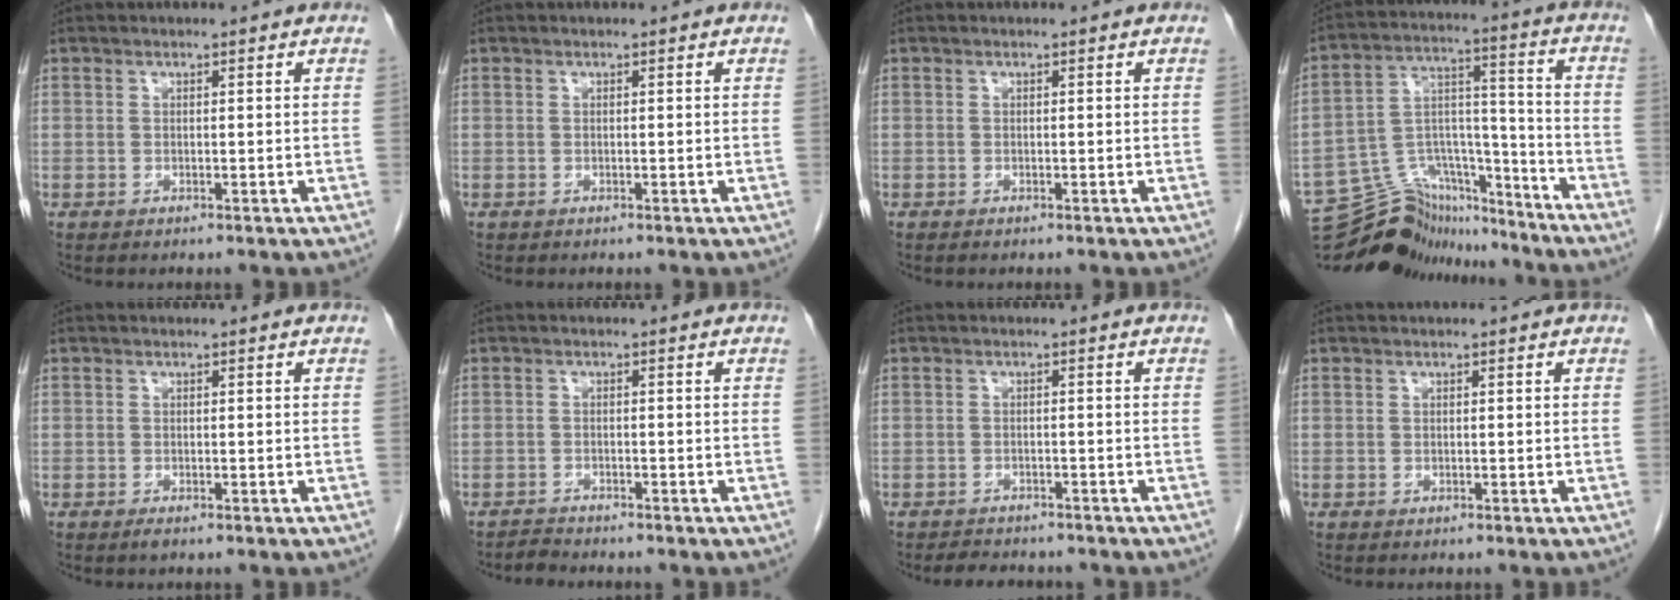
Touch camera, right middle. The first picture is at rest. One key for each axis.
{"total": 0.0}
{"total": 0.0}
{"total": 15.0, "fx": -14.1, "fy": 4.3, "fz": 2.3, "tx": -0.041, "ty": 0.051, "tz": -0.237}
{"total": 0.6, "fx": -0.5, "fy": 0.2, "fz": 0.4, "tx": -0.007, "ty": -0.001, "tz": -0.006}
{"total": 1.5, "fx": -1.5, "fy": 0.0, "fz": -0.3, "tx": 0.002, "ty": -0.008, "tz": -0.026}
{"total": 4.6, "fx": -4.2, "fy": 1.5, "fz": 1.3, "tx": -0.023, "ty": -0.005, "tz": -0.058}
{"total": 0.0}